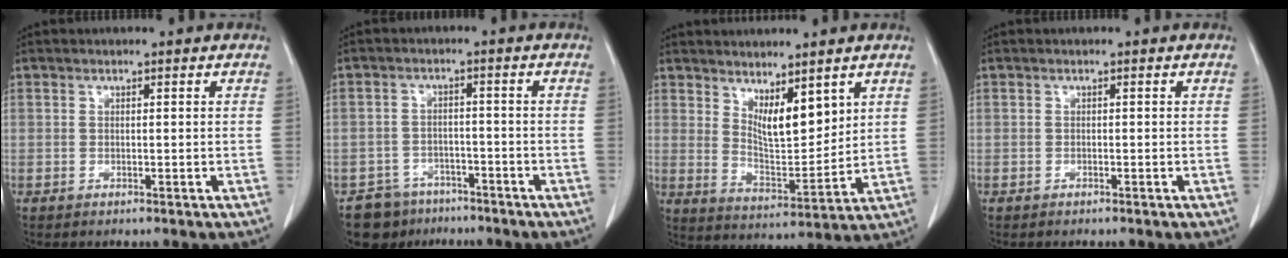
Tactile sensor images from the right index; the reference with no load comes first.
{"total": 6.1, "force": [-4.6, 4.1, 0.0], "torque": [0.004, 0.011, -0.068]}
{"total": 7.7, "force": [4.6, 2.3, 5.7], "torque": [-0.105, -0.012, 0.094]}
{"total": 0.0}